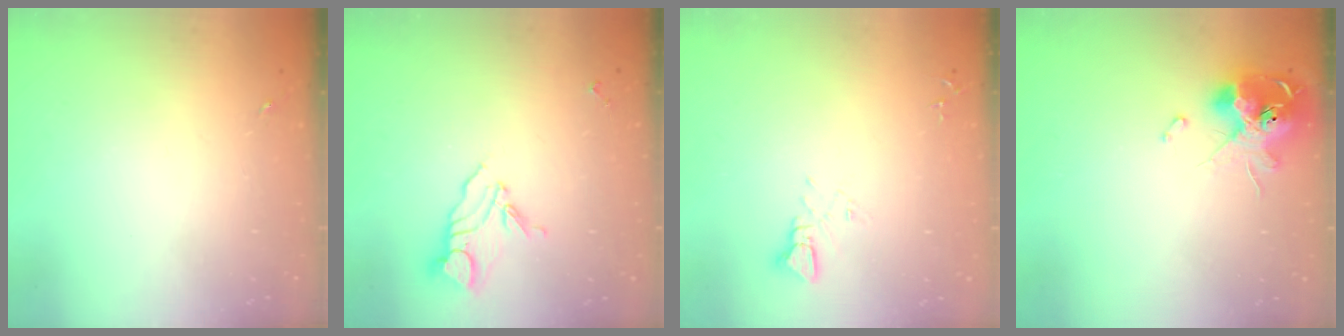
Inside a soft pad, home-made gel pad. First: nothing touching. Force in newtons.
{"total": 8.5, "press": 8.4, "slide": 0.9}
{"total": 3.8, "press": 3.8, "slide": 0.3}
{"total": 13.9, "press": 13.8, "slide": 1.9}